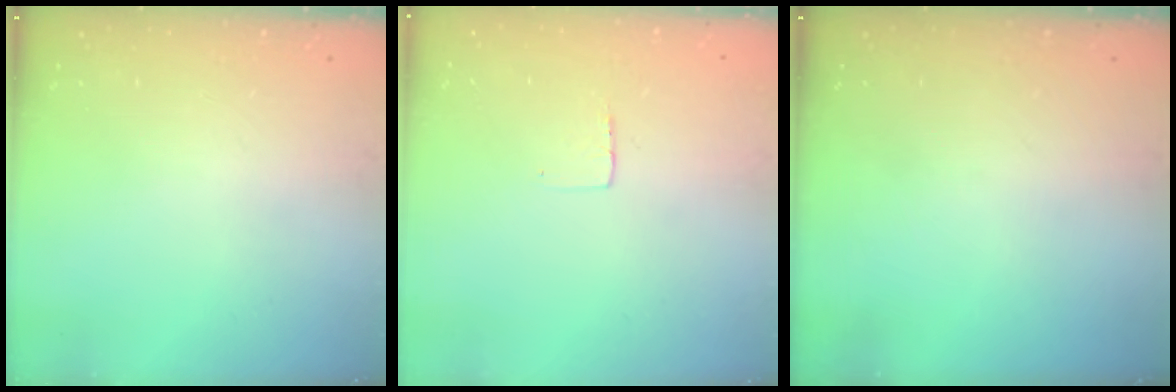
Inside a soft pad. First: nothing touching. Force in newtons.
{"total": 3.0, "press": 3.0, "slide": 0.2}
{"total": 0.0}